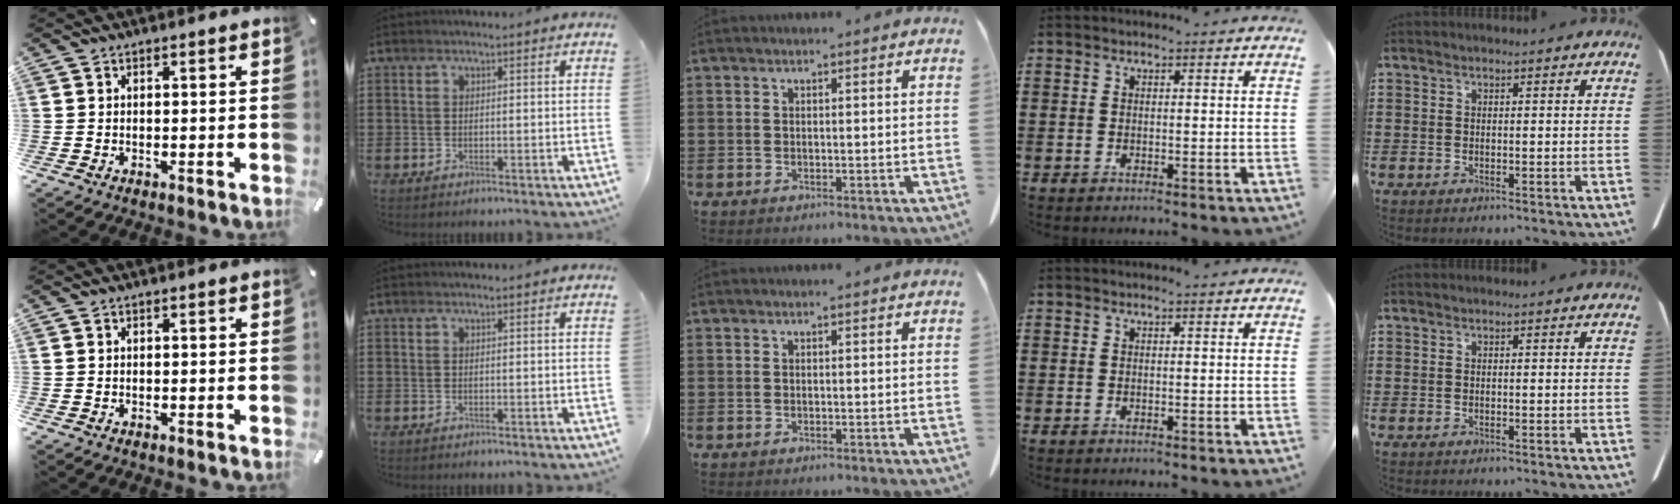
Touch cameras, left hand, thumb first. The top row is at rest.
{}